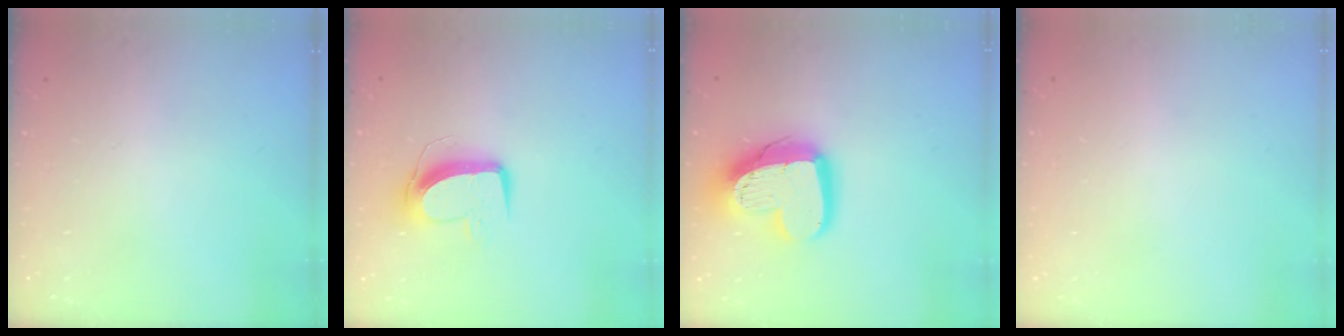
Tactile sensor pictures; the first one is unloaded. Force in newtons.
{"total": 9.8, "press": 9.7, "slide": 0.7}
{"total": 16.5, "press": 16.5, "slide": 1.4}
{"total": 0.0}